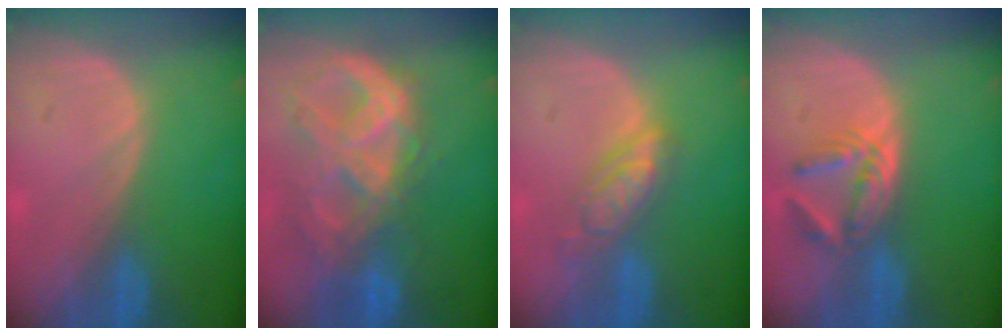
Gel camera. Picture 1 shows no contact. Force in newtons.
{"total": 10.9, "press": 9.2, "slide": 5.7}
{"total": 5.5, "press": 5.0, "slide": 2.4}
{"total": 5.8, "press": 5.2, "slide": 2.6}